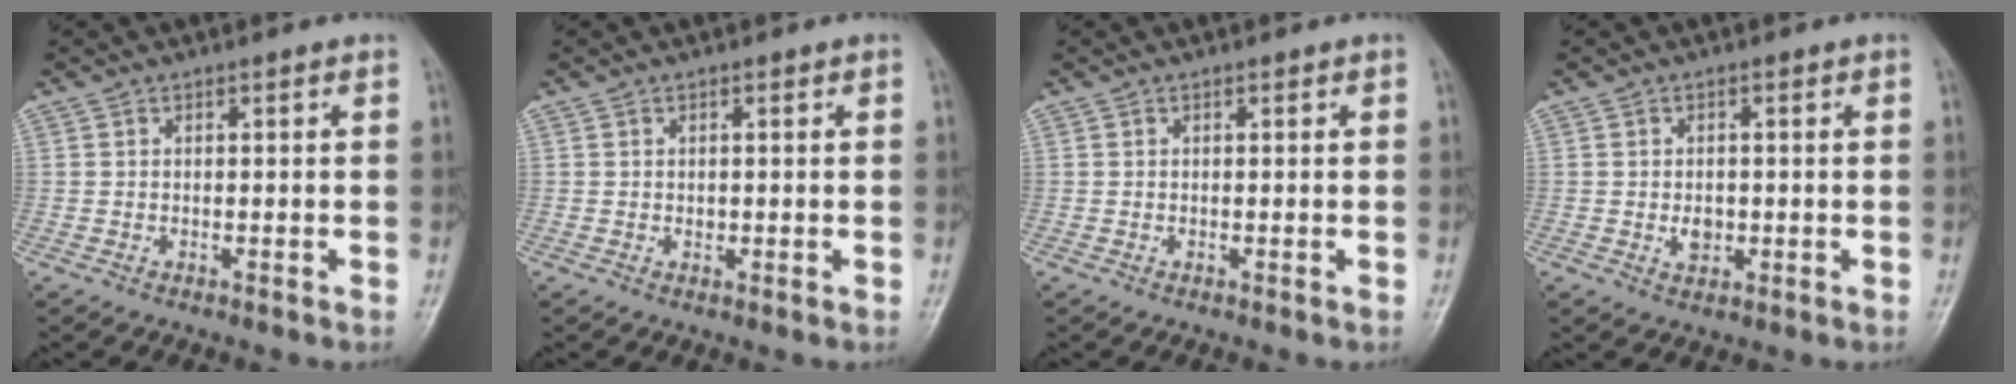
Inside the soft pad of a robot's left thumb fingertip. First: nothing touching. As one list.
[{"total": 0.8, "force": [0.1, 0.7, 0.3], "torque": [0.000, 0.001, 0.000]}, {"total": 0.0}, {"total": 2.8, "force": [-0.3, 2.2, 1.8], "torque": [-0.018, 0.000, -0.004]}]